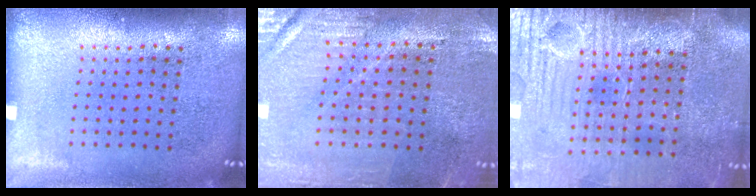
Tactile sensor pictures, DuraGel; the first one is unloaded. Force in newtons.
{"total": 0.9, "press": 0.8, "slide": 0.3}
{"total": 4.4, "press": 4.0, "slide": 2.0}